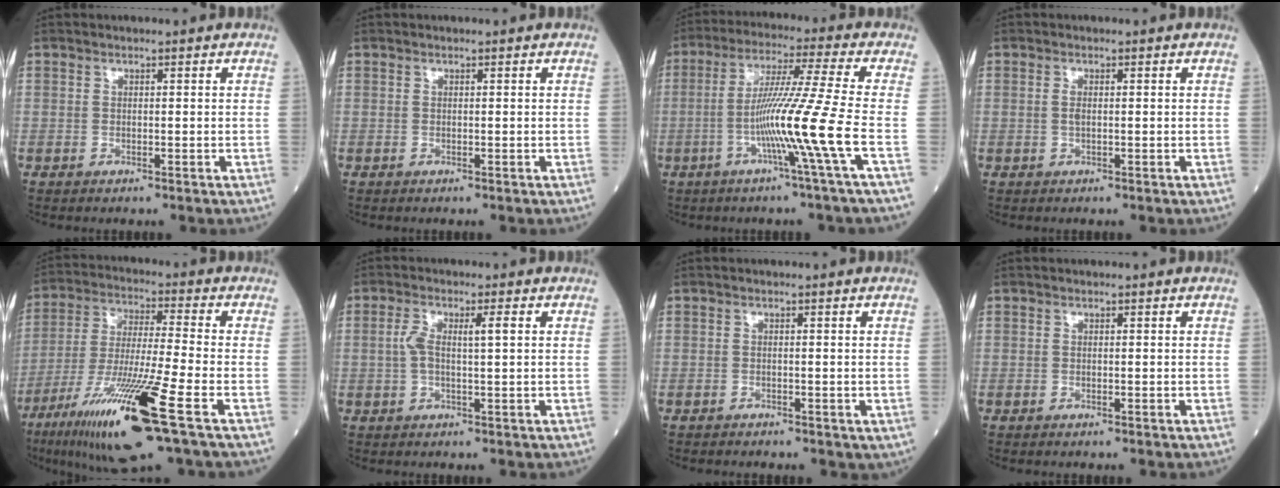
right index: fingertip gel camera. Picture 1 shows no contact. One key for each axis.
{"total": 0.0}
{"total": 12.0, "fx": -3.7, "fy": -3.3, "fz": 10.9, "tx": -0.202, "ty": -0.012, "tz": -0.073}
{"total": 1.0, "fx": 0.0, "fy": 0.3, "fz": 1.0, "tx": -0.023, "ty": -0.001, "tz": 0.001}
{"total": 17.7, "fx": -8.8, "fy": 0.1, "fz": 15.4, "tx": -0.296, "ty": -0.046, "tz": -0.162}
{"total": 4.2, "fx": 0.6, "fy": 0.8, "fz": 4.1, "tx": -0.089, "ty": 0.016, "tz": 0.009}
{"total": 1.1, "fx": -0.6, "fy": 0.8, "fz": 0.4, "tx": -0.007, "ty": 0.001, "tz": -0.008}
{"total": 0.0}